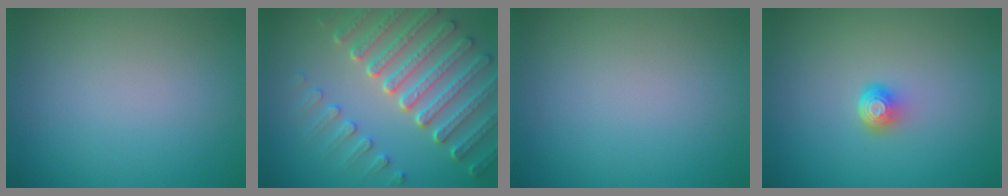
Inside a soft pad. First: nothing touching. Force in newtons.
{"total": 7.4, "press": 5.7, "slide": 4.7}
{"total": 0.0}
{"total": 2.0, "press": 1.3, "slide": 1.6}